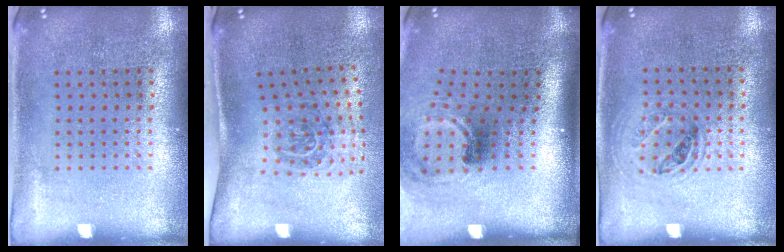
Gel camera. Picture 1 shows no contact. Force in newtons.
{"total": 2.0, "press": 1.2, "slide": 1.6}
{"total": 1.9, "press": 1.2, "slide": 1.4}
{"total": 0.9, "press": 0.8, "slide": 0.4}